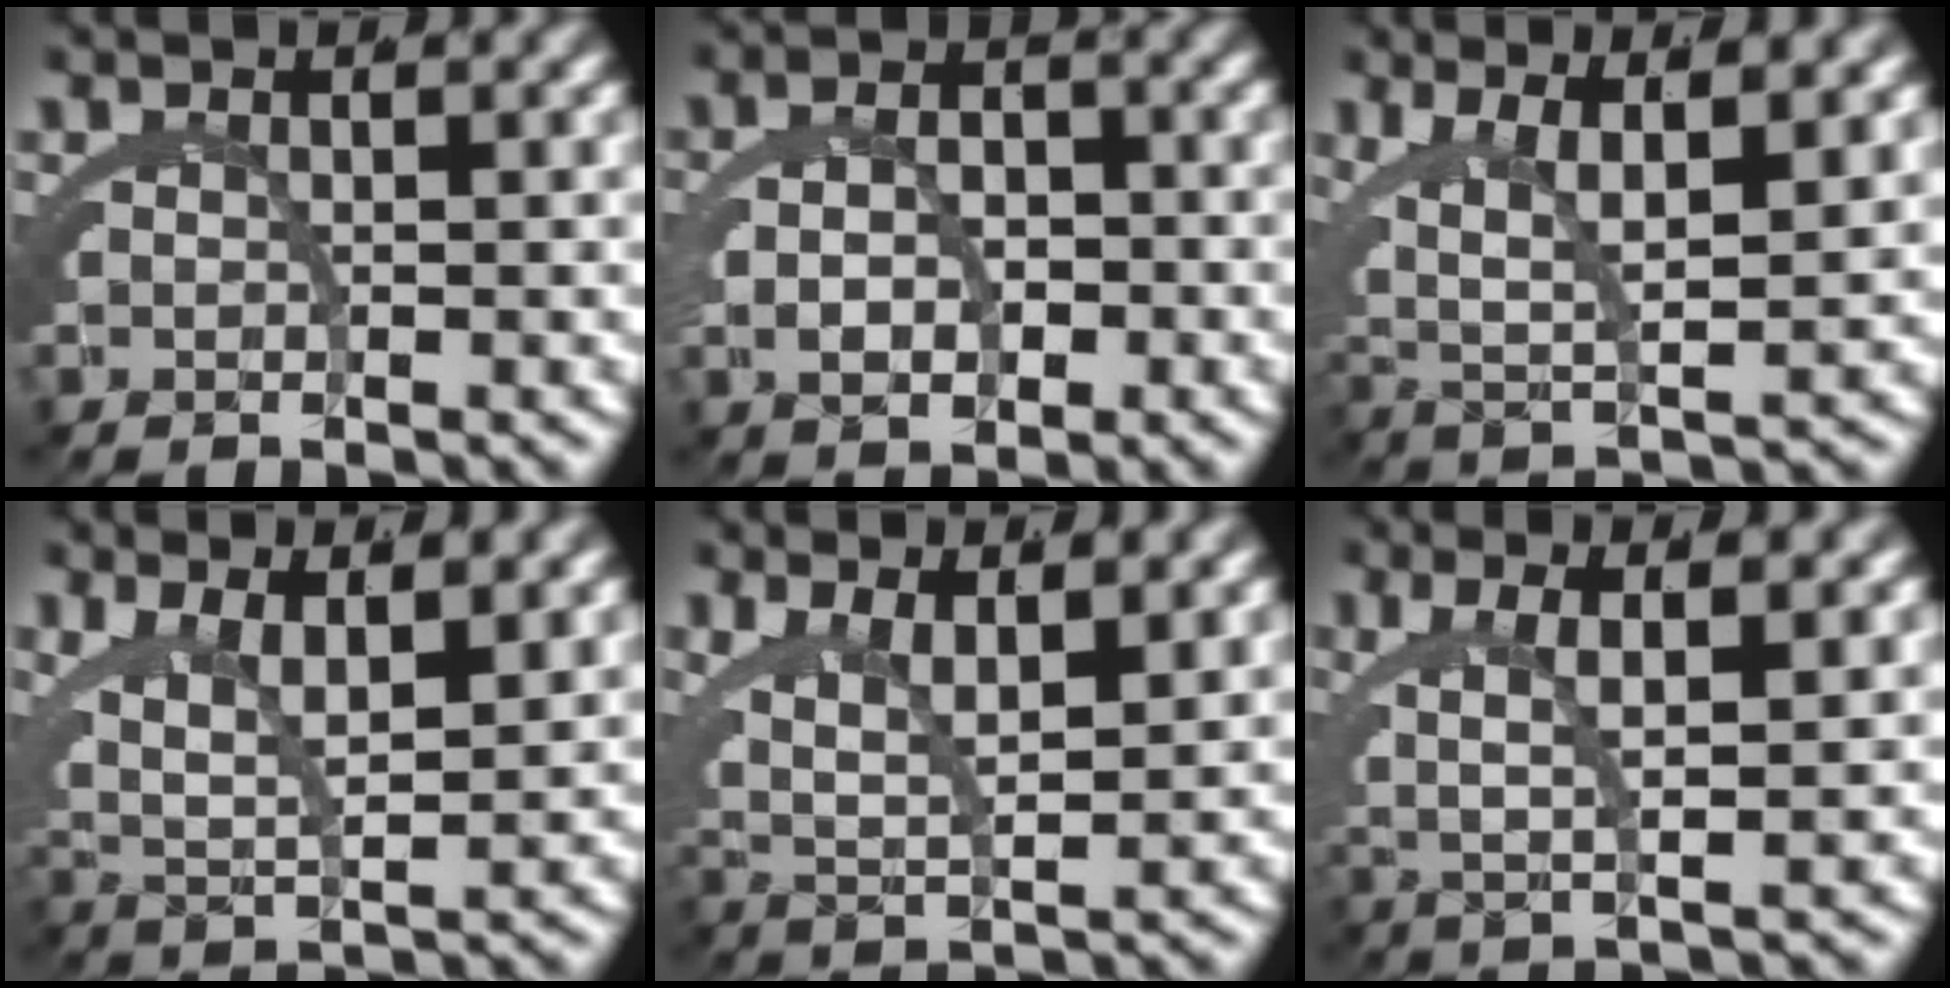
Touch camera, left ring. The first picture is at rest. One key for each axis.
{"total": 3.9, "fx": -0.8, "fy": 2.5, "fz": 2.9, "tx": -0.038, "ty": -0.004, "tz": -0.012}
{"total": 8.2, "fx": 1.3, "fy": 5.1, "fz": 6.3, "tx": -0.117, "ty": -0.010, "tz": 0.022}
{"total": 7.2, "fx": 1.2, "fy": 4.6, "fz": 5.4, "tx": -0.105, "ty": -0.015, "tz": 0.022}
{"total": 6.3, "fx": 1.3, "fy": 3.9, "fz": 4.8, "tx": -0.095, "ty": -0.015, "tz": 0.023}
{"total": 5.5, "fx": 1.5, "fy": 1.8, "fz": 5.0, "tx": -0.087, "ty": 0.004, "tz": 0.025}